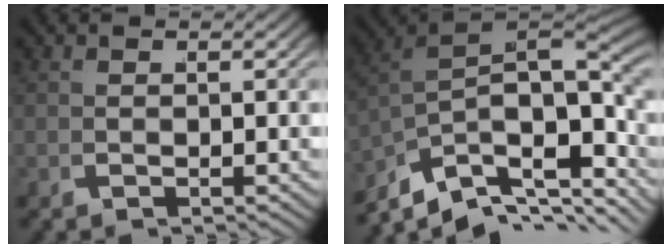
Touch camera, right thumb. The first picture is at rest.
{"total": 12.9, "force": [-1.8, 7.5, 10.4], "torque": [-0.171, -0.033, -0.010]}